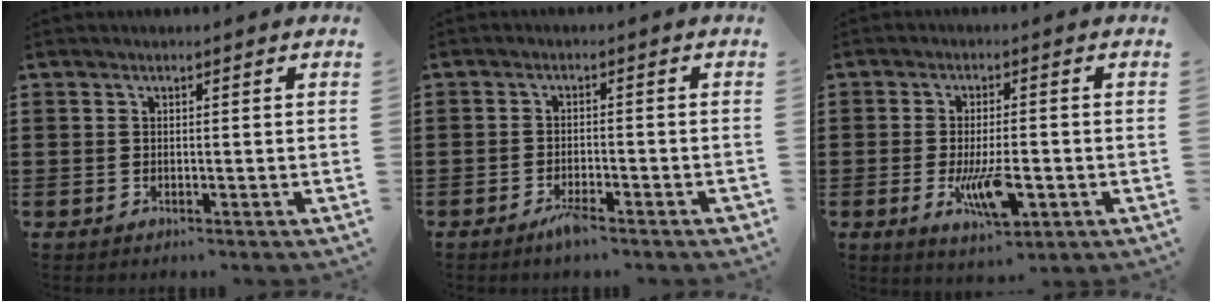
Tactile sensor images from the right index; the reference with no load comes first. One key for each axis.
{"total": 2.8, "fx": -2.1, "fy": 0.6, "fz": 1.9, "tx": -0.038, "ty": 0.000, "tz": -0.040}
{"total": 7.9, "fx": -2.2, "fy": 2.7, "fz": 7.1, "tx": -0.133, "ty": -0.015, "tz": -0.037}